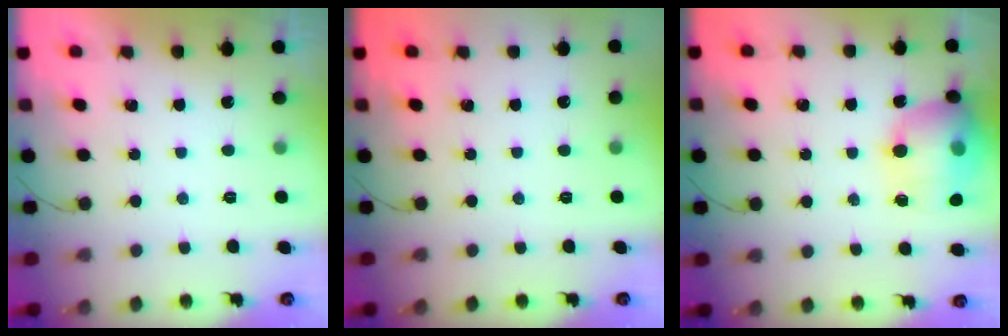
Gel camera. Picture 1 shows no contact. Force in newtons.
{"total": 0.0}
{"total": 17.6, "press": 17.4, "slide": 2.6}